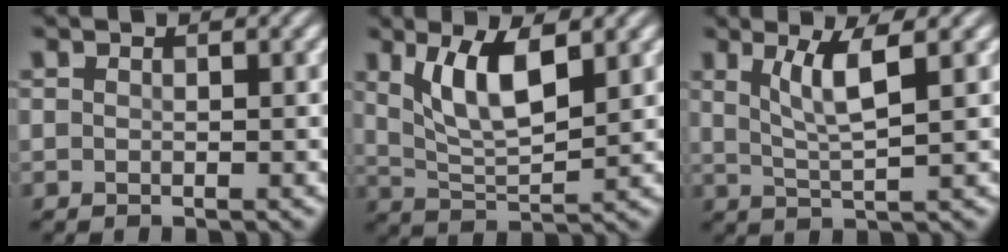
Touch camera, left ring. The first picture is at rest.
{"total": 5.7, "force": [2.4, 2.0, 4.7], "torque": [-0.098, -0.006, 0.047]}
{"total": 4.0, "force": [1.6, 0.8, 3.6], "torque": [-0.069, -0.003, 0.034]}